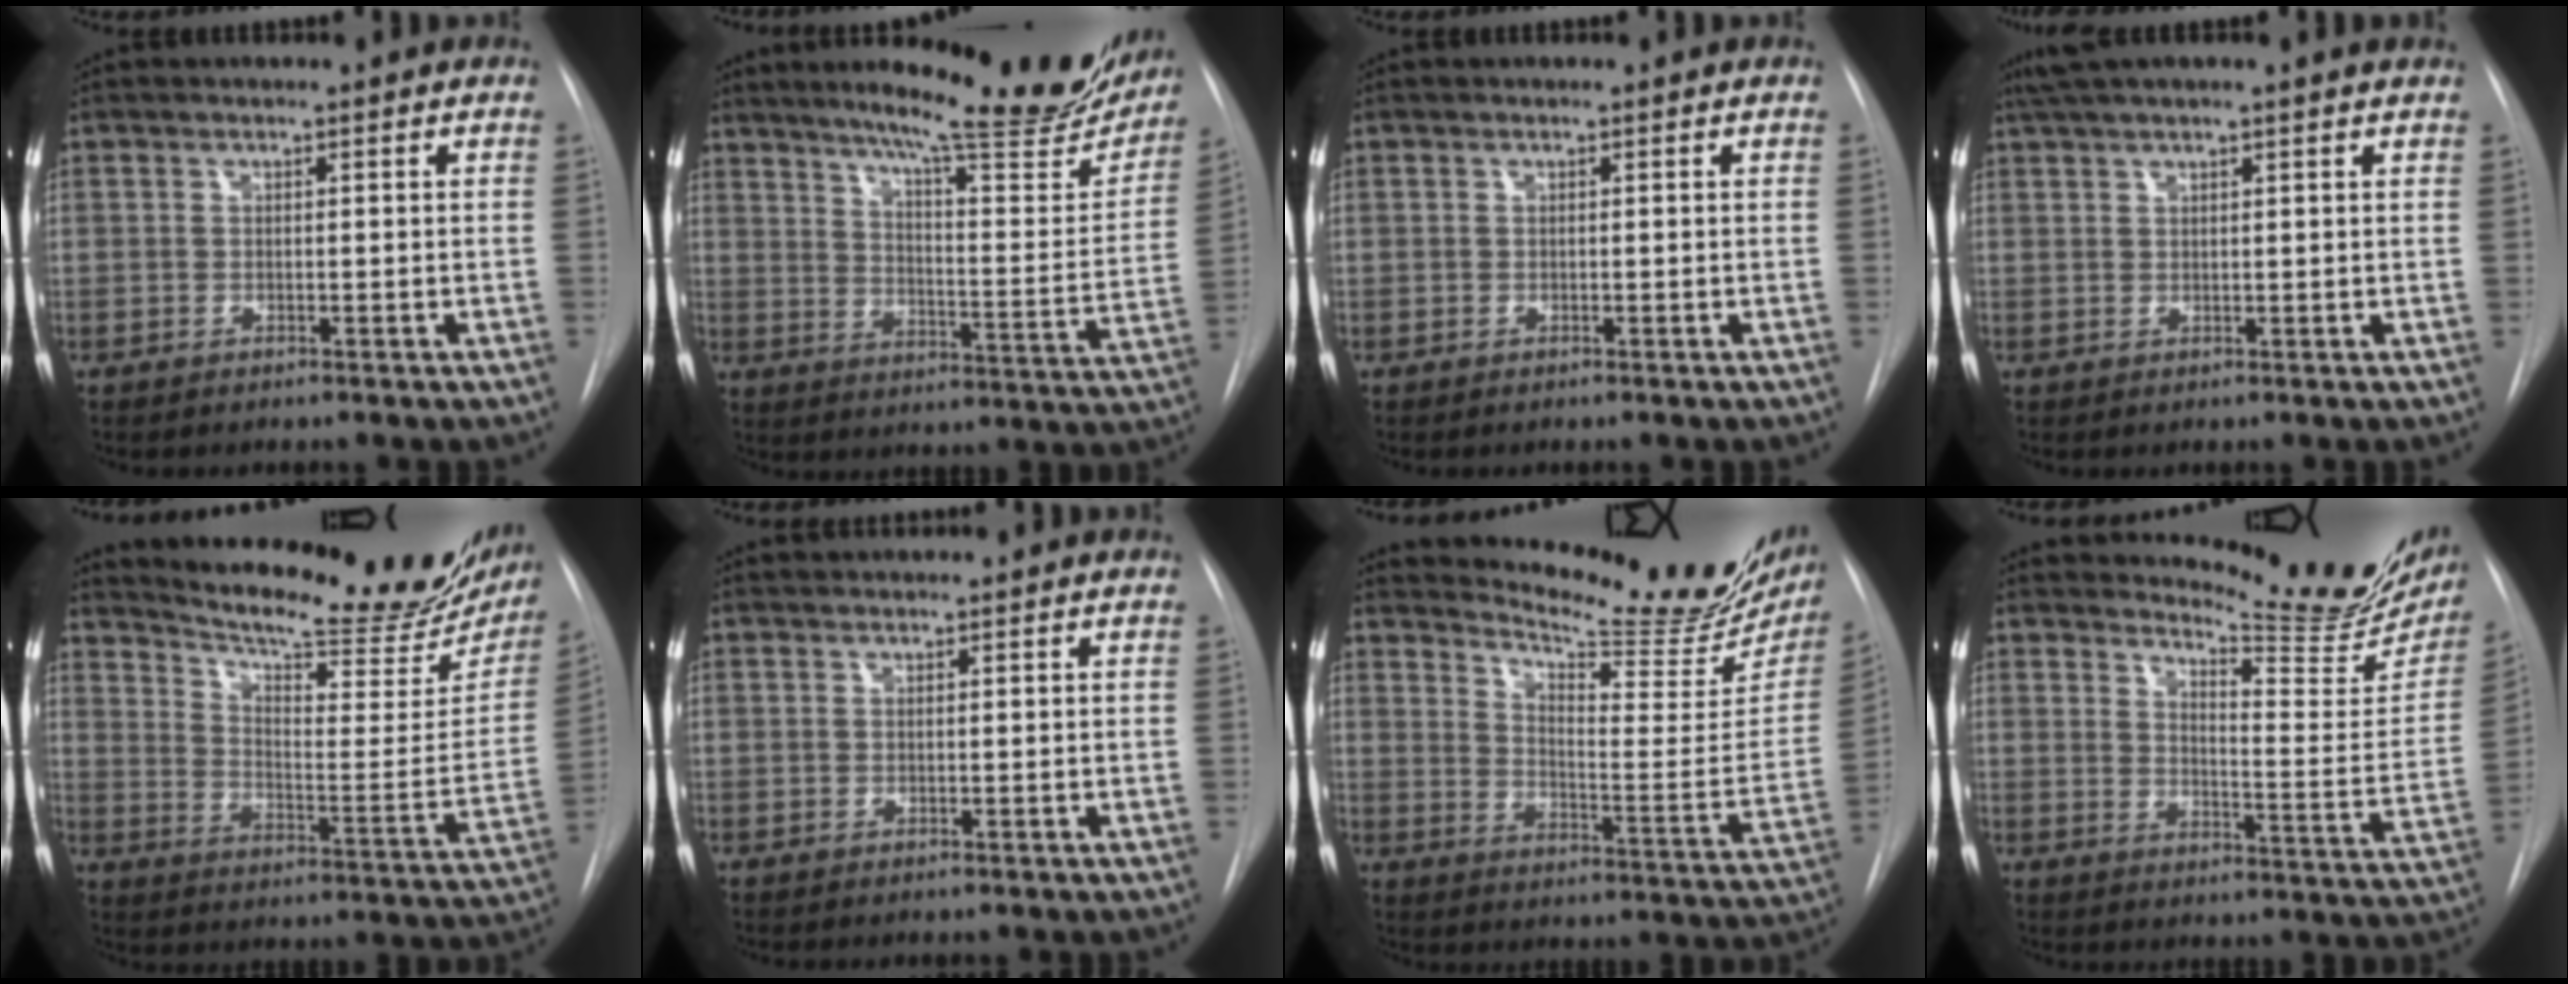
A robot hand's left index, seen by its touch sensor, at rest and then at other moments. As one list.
[{"total": 23.4, "force": [19.2, 2.9, 12.9], "torque": [-0.183, -0.056, 0.248]}, {"total": 0.0}, {"total": 7.5, "force": [6.0, -0.5, 4.5], "torque": [-0.078, 0.039, 0.084]}, {"total": 25.3, "force": [21.5, 5.4, 12.2], "torque": [-0.190, -0.062, 0.279]}, {"total": 2.1, "force": [2.0, -0.1, 0.4], "torque": [-0.007, 0.023, 0.031]}, {"total": 21.2, "force": [18.9, 3.1, 9.3], "torque": [-0.142, -0.088, 0.243]}, {"total": 15.8, "force": [14.5, 2.4, 5.8], "torque": [-0.078, -0.092, 0.172]}]